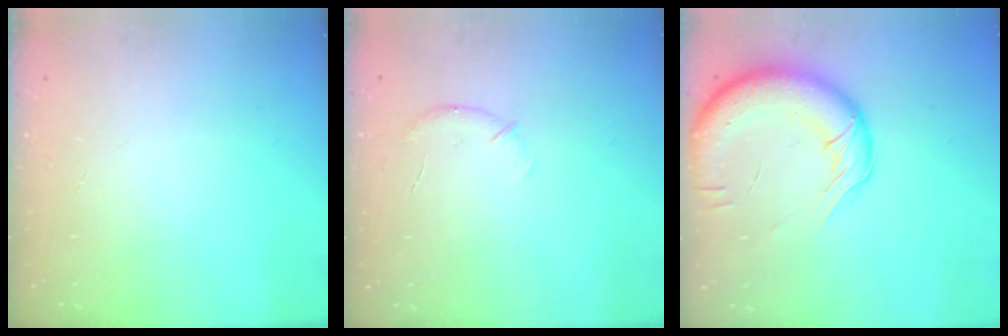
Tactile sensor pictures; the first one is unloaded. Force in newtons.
{"total": 6.9, "press": 6.7, "slide": 1.8}
{"total": 15.7, "press": 15.3, "slide": 3.6}